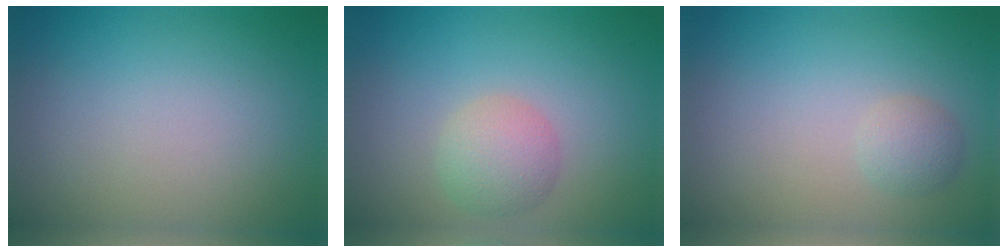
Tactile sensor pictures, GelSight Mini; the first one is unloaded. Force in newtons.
{"total": 2.9, "press": 2.9, "slide": 0.1}
{"total": 1.5, "press": 1.5, "slide": 0.0}